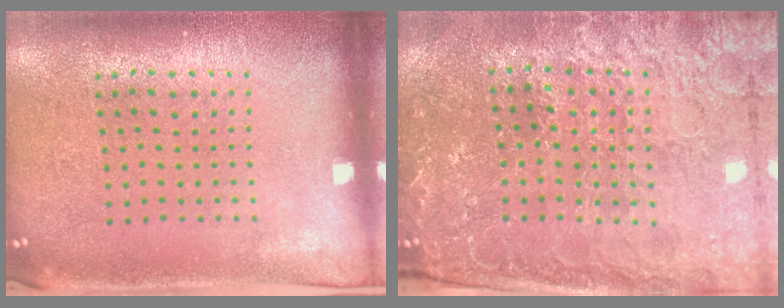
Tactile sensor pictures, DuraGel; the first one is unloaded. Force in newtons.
{"total": 3.2, "press": 3.2, "slide": 0.4}